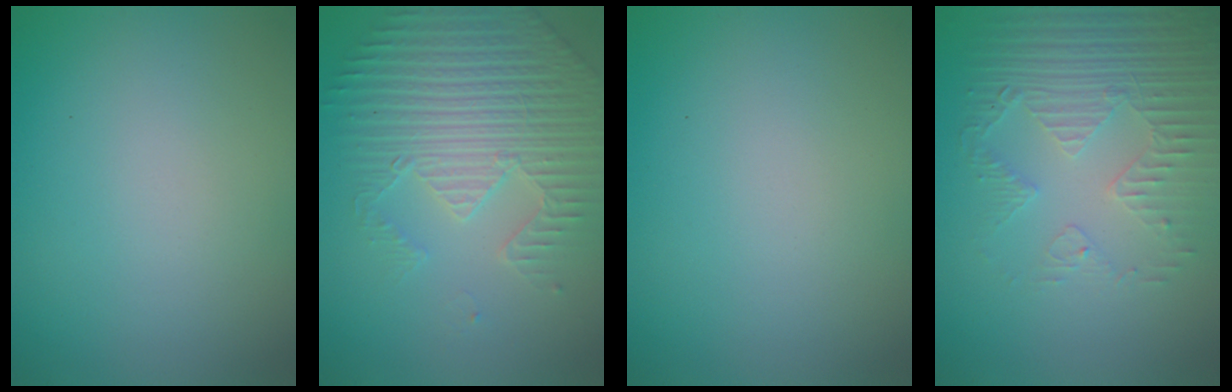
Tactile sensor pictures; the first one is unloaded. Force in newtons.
{"total": 4.9, "press": 4.5, "slide": 1.9}
{"total": 0.0}
{"total": 4.2, "press": 3.2, "slide": 2.6}